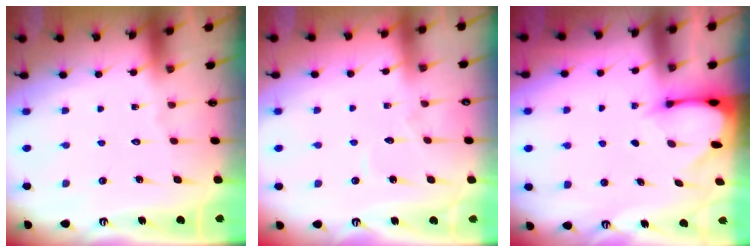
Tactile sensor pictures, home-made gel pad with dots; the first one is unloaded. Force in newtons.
{"total": 2.7, "press": 2.7, "slide": 0.2}
{"total": 2.6, "press": 2.6, "slide": 0.3}